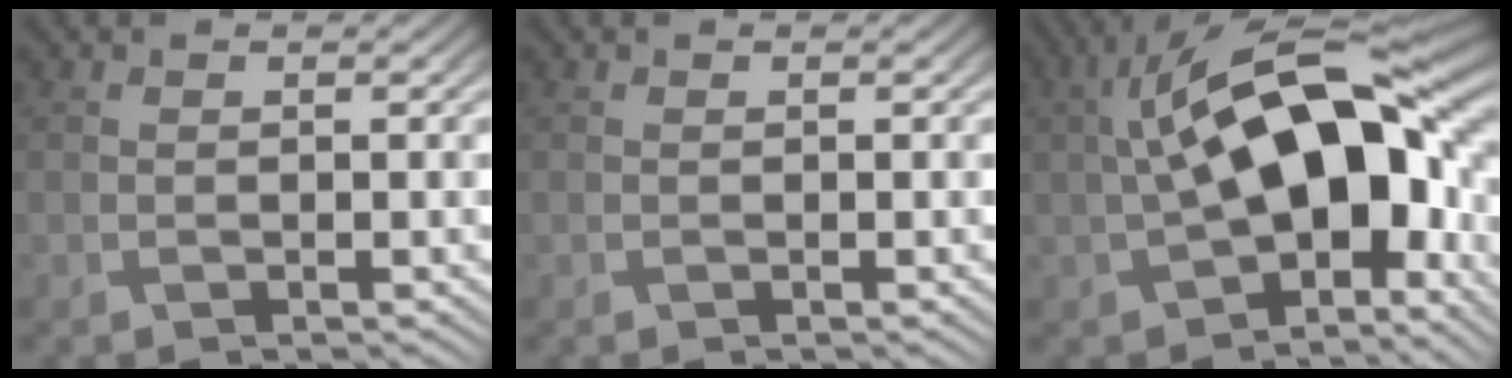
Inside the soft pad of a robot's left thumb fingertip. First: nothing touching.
{"total": 0.0}
{"total": 17.4, "force": [-0.6, 8.6, 15.1], "torque": [-0.249, 0.017, -0.020]}